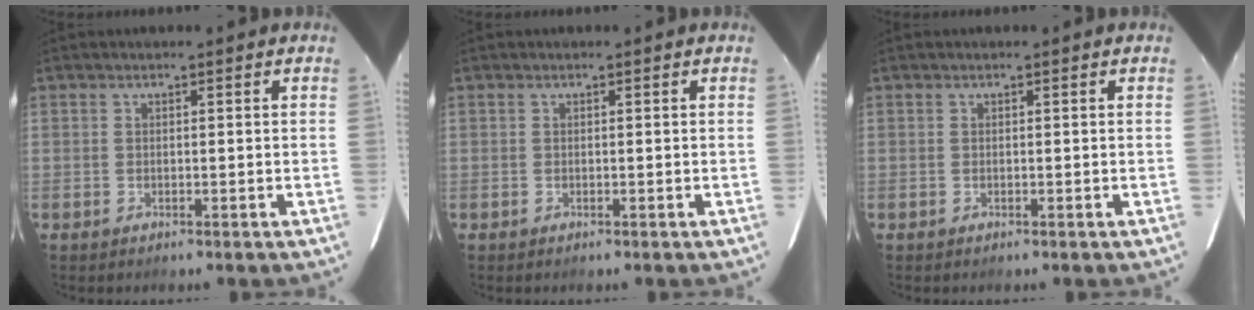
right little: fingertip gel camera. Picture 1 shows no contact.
{"total": 0.0}
{"total": 0.0}